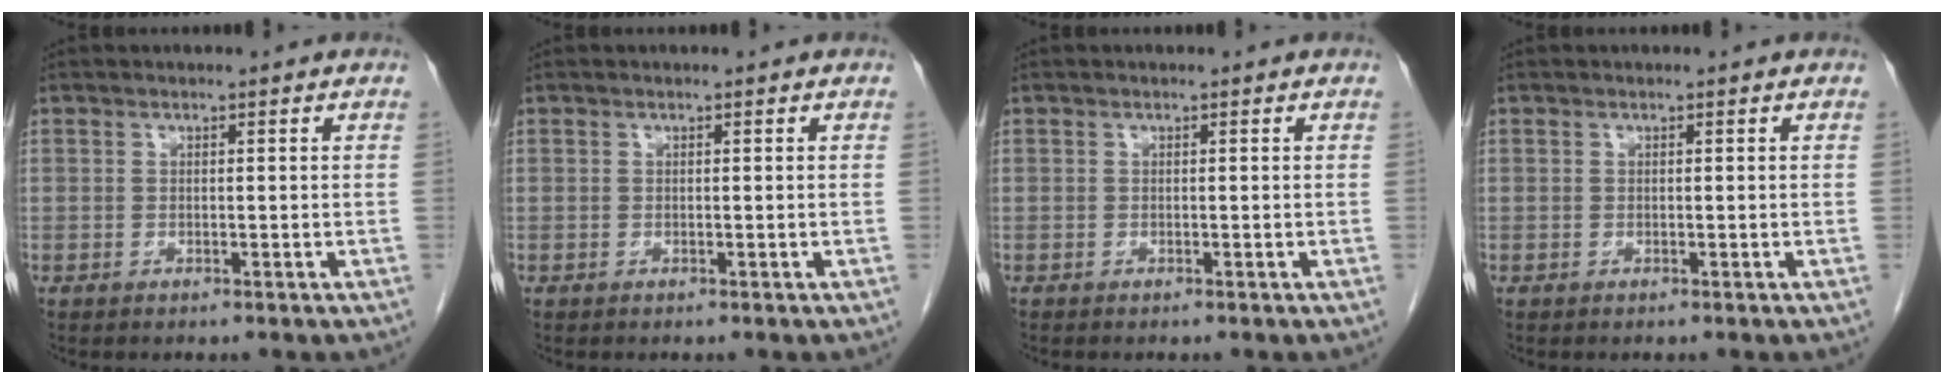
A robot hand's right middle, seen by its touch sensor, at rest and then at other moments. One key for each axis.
{"total": 0.0}
{"total": 0.0}
{"total": 0.0}